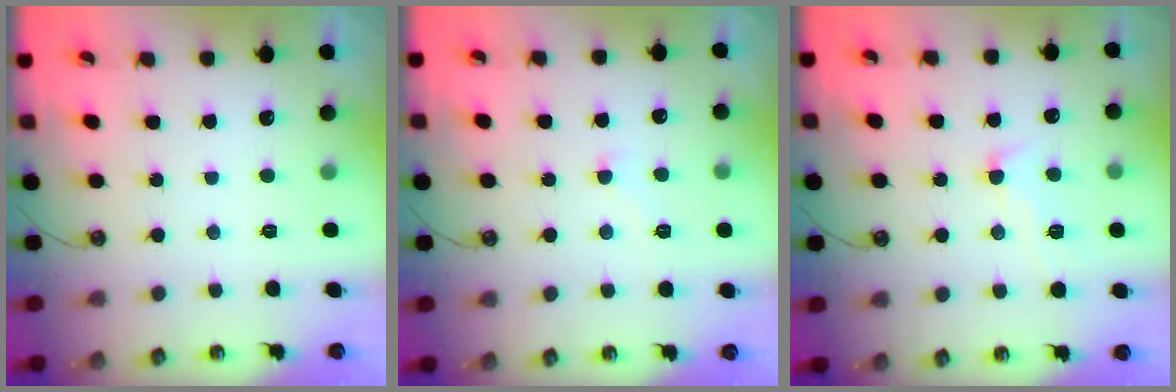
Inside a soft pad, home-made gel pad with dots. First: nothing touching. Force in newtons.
{"total": 2.6, "press": 2.6, "slide": 0.5}
{"total": 2.2, "press": 2.0, "slide": 1.0}